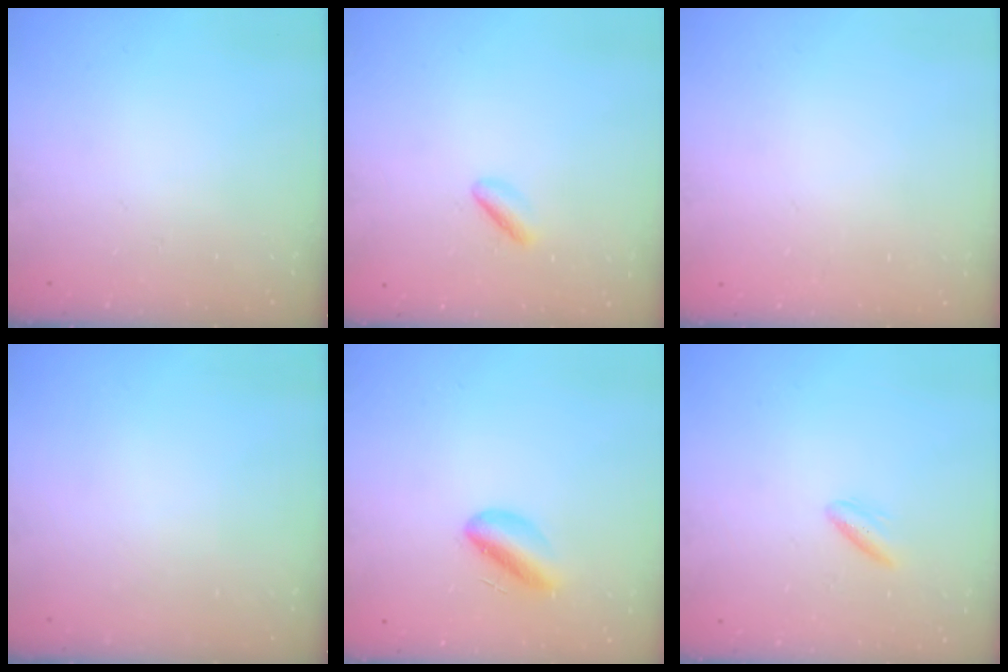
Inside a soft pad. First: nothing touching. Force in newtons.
{"total": 2.5, "press": 2.3, "slide": 0.8}
{"total": 2.2, "press": 2.2, "slide": 0.1}
{"total": 0.0}
{"total": 6.4, "press": 6.2, "slide": 1.4}
{"total": 3.3, "press": 3.1, "slide": 1.3}